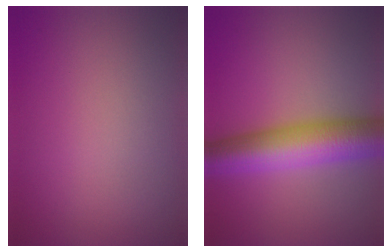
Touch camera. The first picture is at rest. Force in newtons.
{"total": 8.3, "press": 8.2, "slide": 0.4}